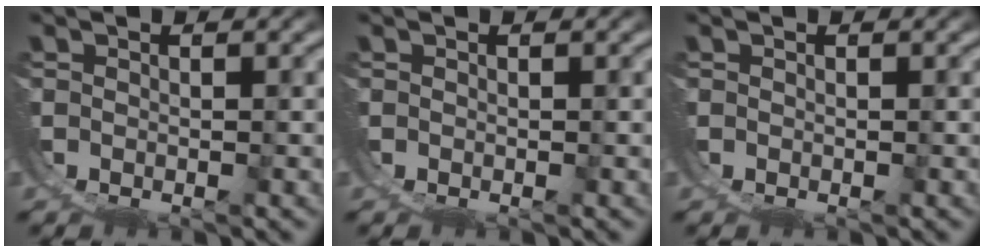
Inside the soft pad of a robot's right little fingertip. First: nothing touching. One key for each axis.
{"total": 0.0}
{"total": 0.0}